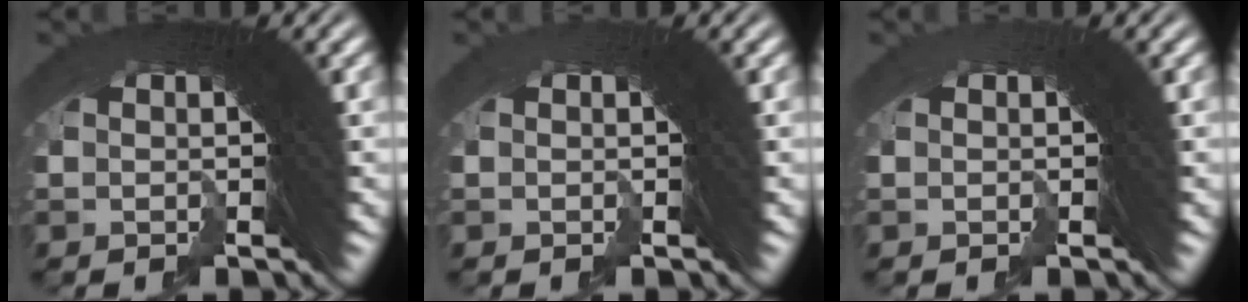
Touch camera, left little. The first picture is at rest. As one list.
[{"total": 1.3, "force": [-0.4, -0.5, -1.1], "torque": [0.018, -0.003, -0.008]}, {"total": 1.6, "force": [-0.5, -0.7, -1.4], "torque": [0.021, -0.002, -0.009]}]